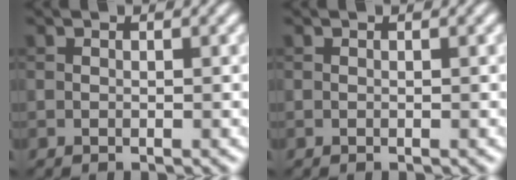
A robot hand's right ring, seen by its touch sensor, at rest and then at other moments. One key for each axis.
{"total": 0.0}